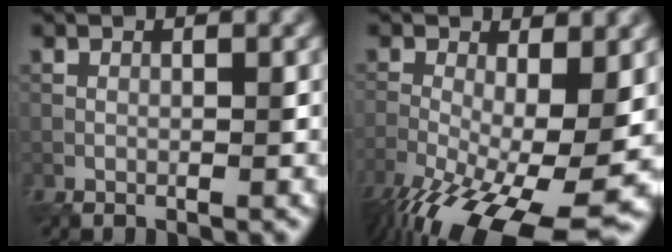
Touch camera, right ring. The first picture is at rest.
{"total": 14.5, "force": [-6.2, 5.8, 11.7], "torque": [-0.211, -0.032, -0.090]}